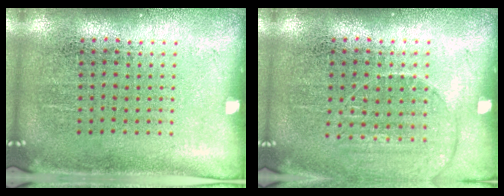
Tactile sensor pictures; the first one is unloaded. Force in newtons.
{"total": 1.4, "press": 1.3, "slide": 0.3}